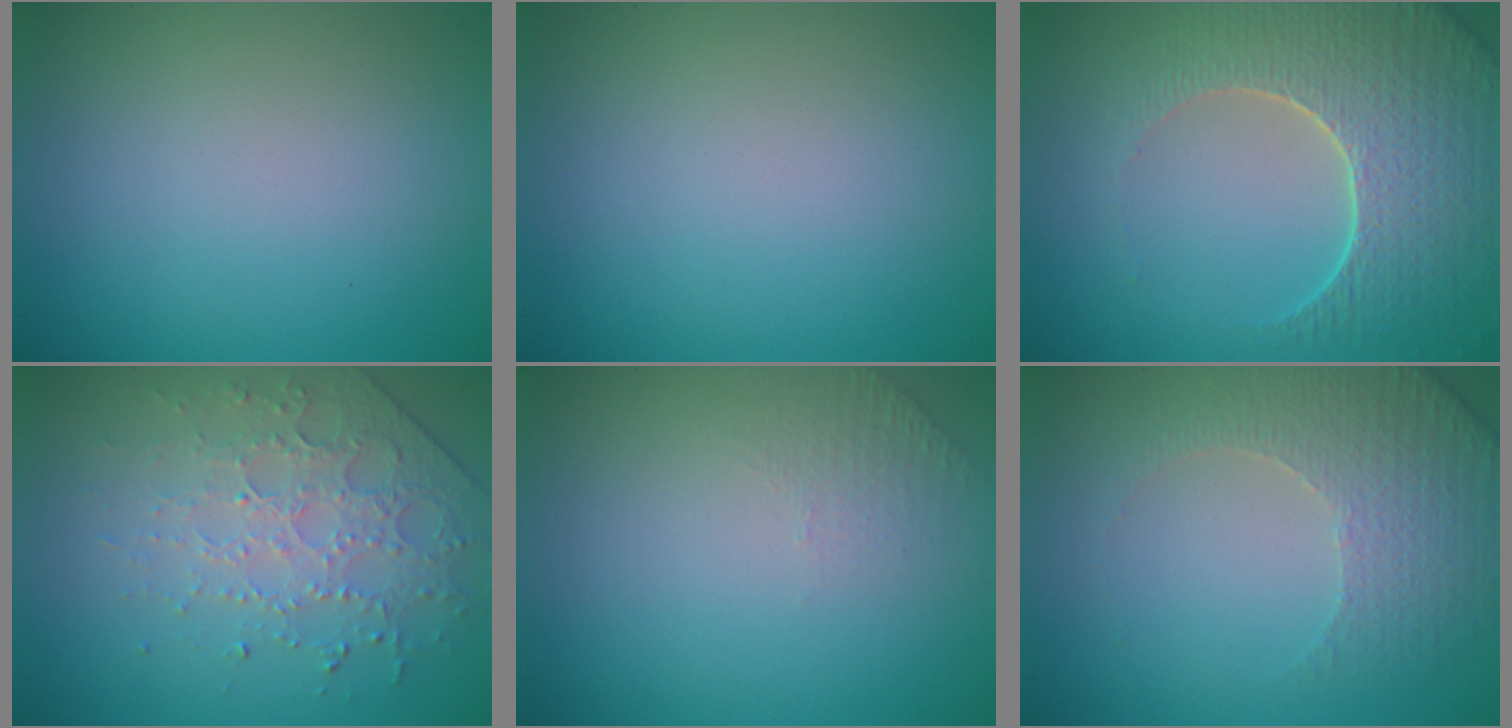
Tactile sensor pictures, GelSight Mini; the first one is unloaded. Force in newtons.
{"total": 0.0}
{"total": 6.9, "press": 5.6, "slide": 3.9}
{"total": 4.3, "press": 3.1, "slide": 3.0}
{"total": 1.0, "press": 0.5, "slide": 0.9}
{"total": 4.7, "press": 3.3, "slide": 3.3}